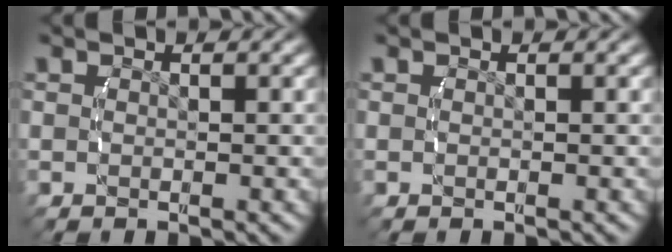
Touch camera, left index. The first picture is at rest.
{"total": 0.0}